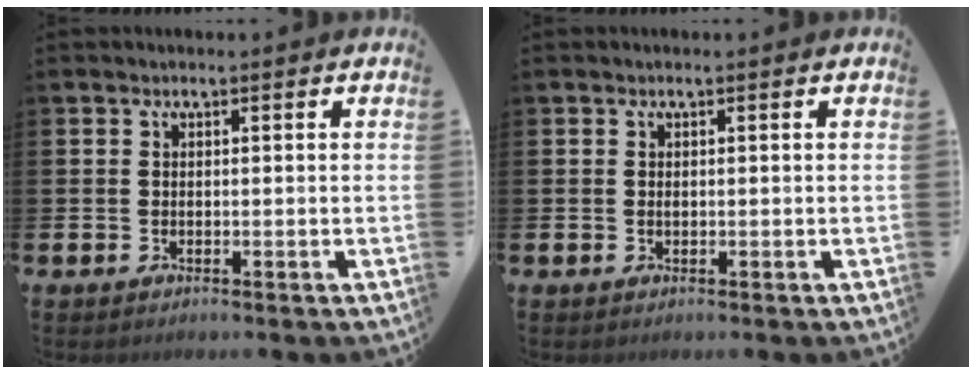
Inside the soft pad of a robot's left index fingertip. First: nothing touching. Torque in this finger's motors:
{"motor_torque": [0.08, -0.04, 0.08, 0.02]}